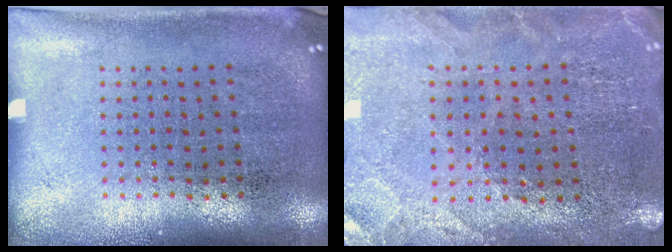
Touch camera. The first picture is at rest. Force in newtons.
{"total": 0.7, "press": 0.7, "slide": 0.2}